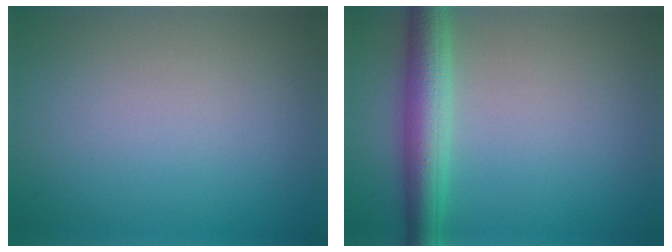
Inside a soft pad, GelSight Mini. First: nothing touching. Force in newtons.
{"total": 4.8, "press": 4.8, "slide": 0.1}